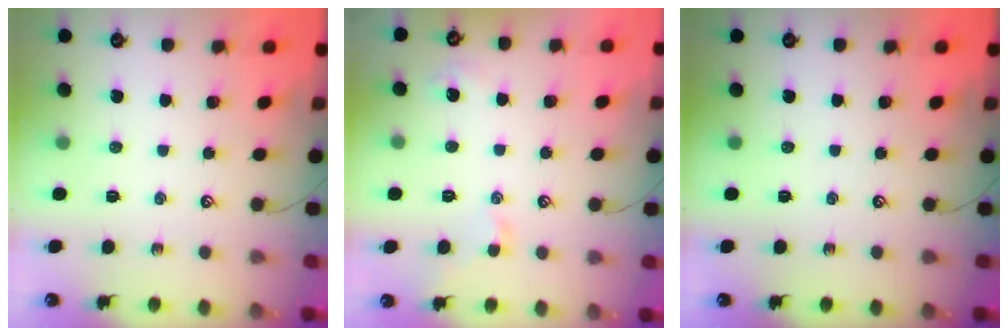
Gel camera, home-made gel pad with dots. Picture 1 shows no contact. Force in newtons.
{"total": 2.9, "press": 2.8, "slide": 0.8}
{"total": 0.0}